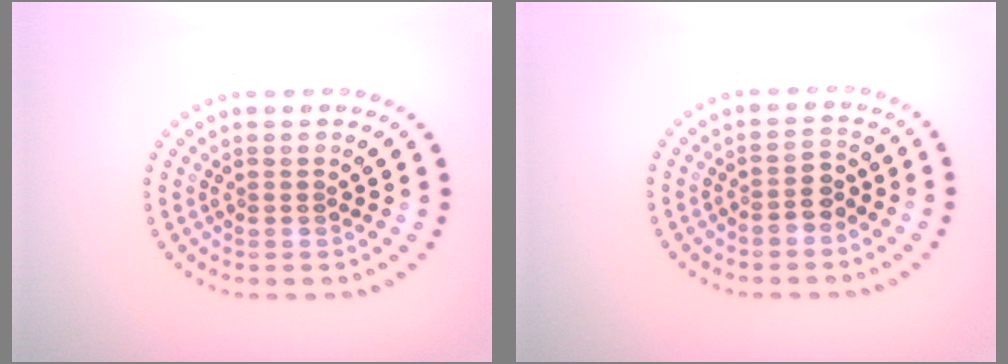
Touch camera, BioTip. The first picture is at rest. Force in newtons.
{"total": 2.0, "press": 1.8, "slide": 0.9}